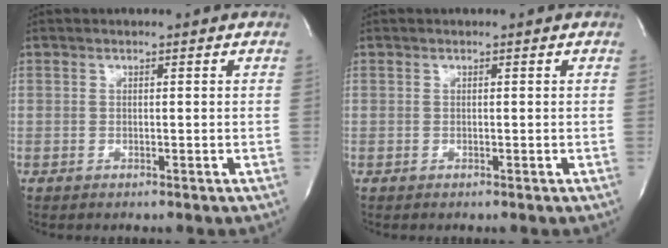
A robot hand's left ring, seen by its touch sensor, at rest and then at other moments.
{"total": 0.0}